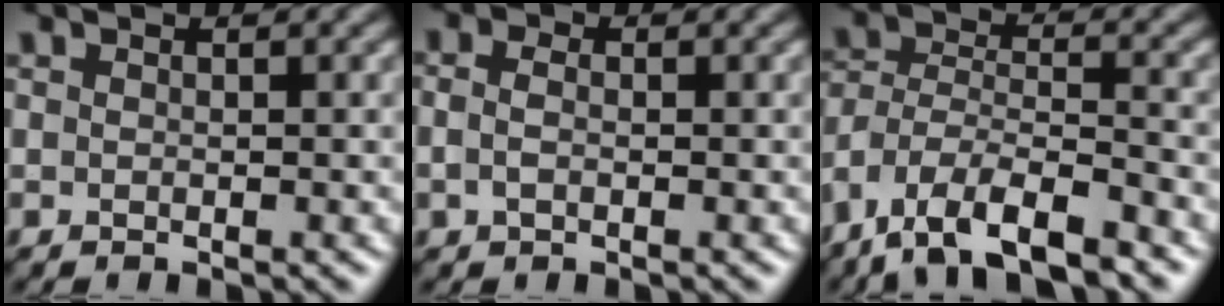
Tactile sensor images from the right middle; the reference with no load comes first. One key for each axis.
{"total": 2.2, "fx": 0.1, "fy": 1.5, "fz": 1.5, "tx": -0.026, "ty": 0.002, "tz": -0.009}
{"total": 10.5, "fx": -7.9, "fy": 3.9, "fz": 5.7, "tx": -0.110, "ty": -0.017, "tz": -0.143}